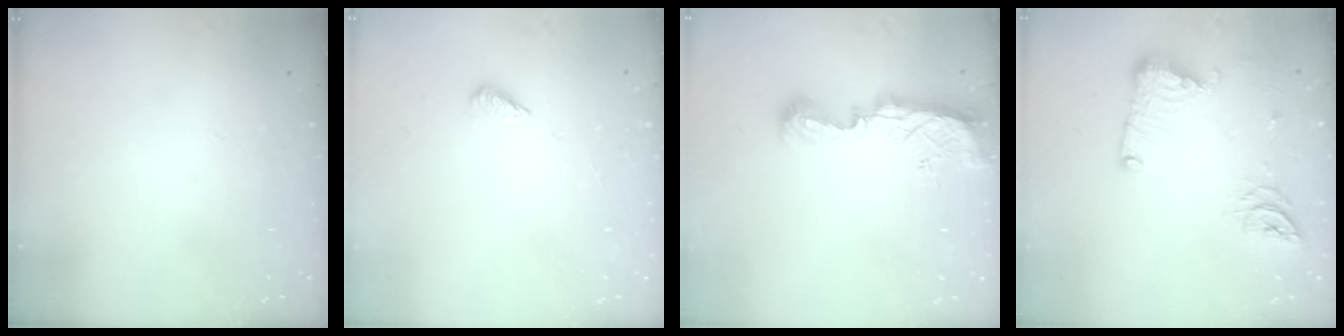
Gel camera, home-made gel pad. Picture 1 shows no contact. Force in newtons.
{"total": 2.1, "press": 1.9, "slide": 0.8}
{"total": 9.4, "press": 9.4, "slide": 0.4}
{"total": 12.2, "press": 12.1, "slide": 1.2}